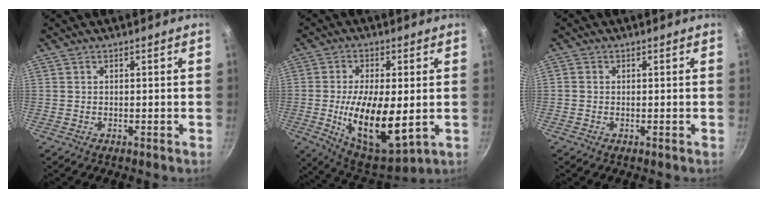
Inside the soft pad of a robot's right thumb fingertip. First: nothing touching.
{"total": 16.5, "force": [-1.8, 6.9, 14.8], "torque": [-0.248, -0.008, -0.020]}
{"total": 0.7, "force": [-0.1, 0.7, 0.3], "torque": [-0.005, 0.002, -0.004]}